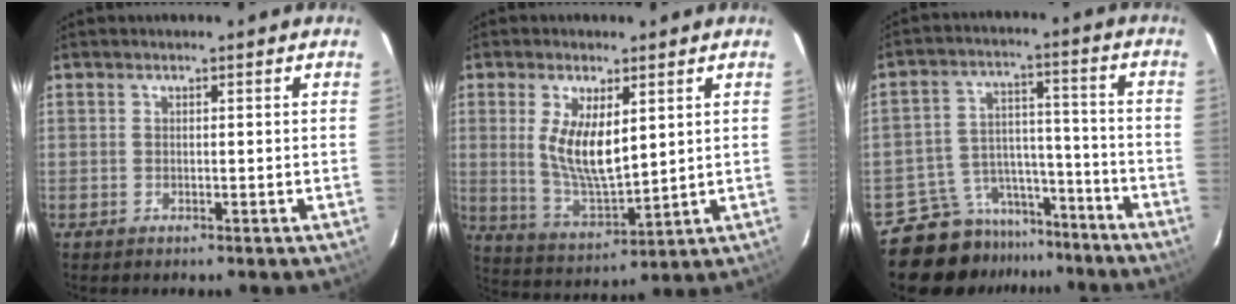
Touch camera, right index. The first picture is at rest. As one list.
[{"total": 10.5, "force": [2.6, 4.1, 9.3], "torque": [-0.182, -0.009, 0.061]}, {"total": 12.1, "force": [-10.1, 6.7, 1.0], "torque": [-0.034, 0.051, -0.143]}]